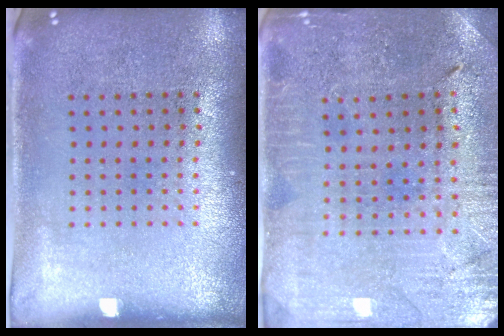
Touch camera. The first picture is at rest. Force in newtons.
{"total": 0.7, "press": 0.6, "slide": 0.3}